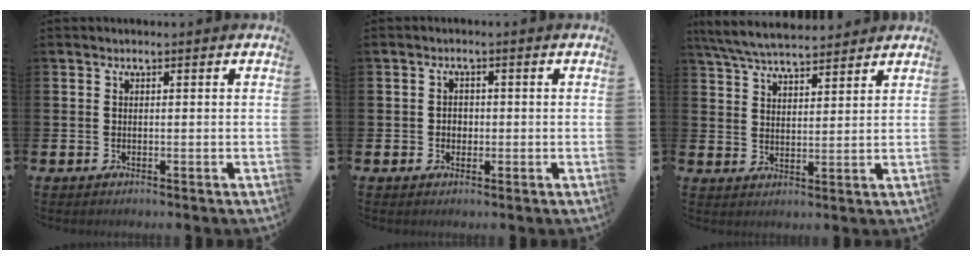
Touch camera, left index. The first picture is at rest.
{"total": 1.5, "force": [-0.2, 1.4, 0.6], "torque": [-0.004, 0.005, -0.008]}
{"total": 6.4, "force": [6.1, 0.9, 1.6], "torque": [-0.056, -0.024, 0.113]}